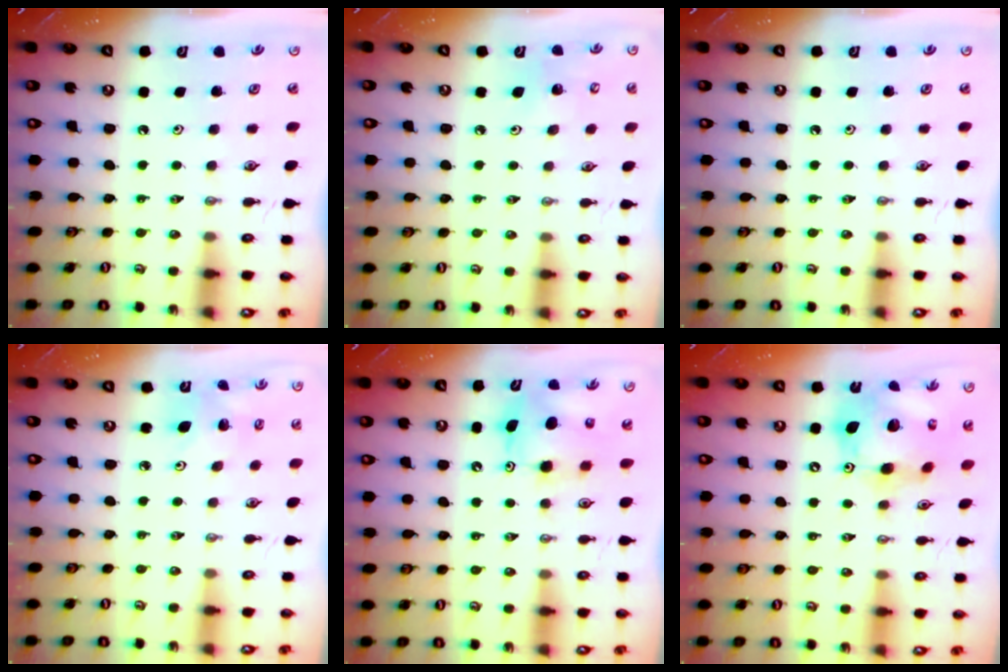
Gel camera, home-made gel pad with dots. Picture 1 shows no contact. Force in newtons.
{"total": 6.5, "press": 6.4, "slide": 1.5}
{"total": 0.0}
{"total": 6.5, "press": 6.3, "slide": 1.5}
{"total": 7.7, "press": 7.7, "slide": 0.4}
{"total": 16.7, "press": 16.6, "slide": 1.6}